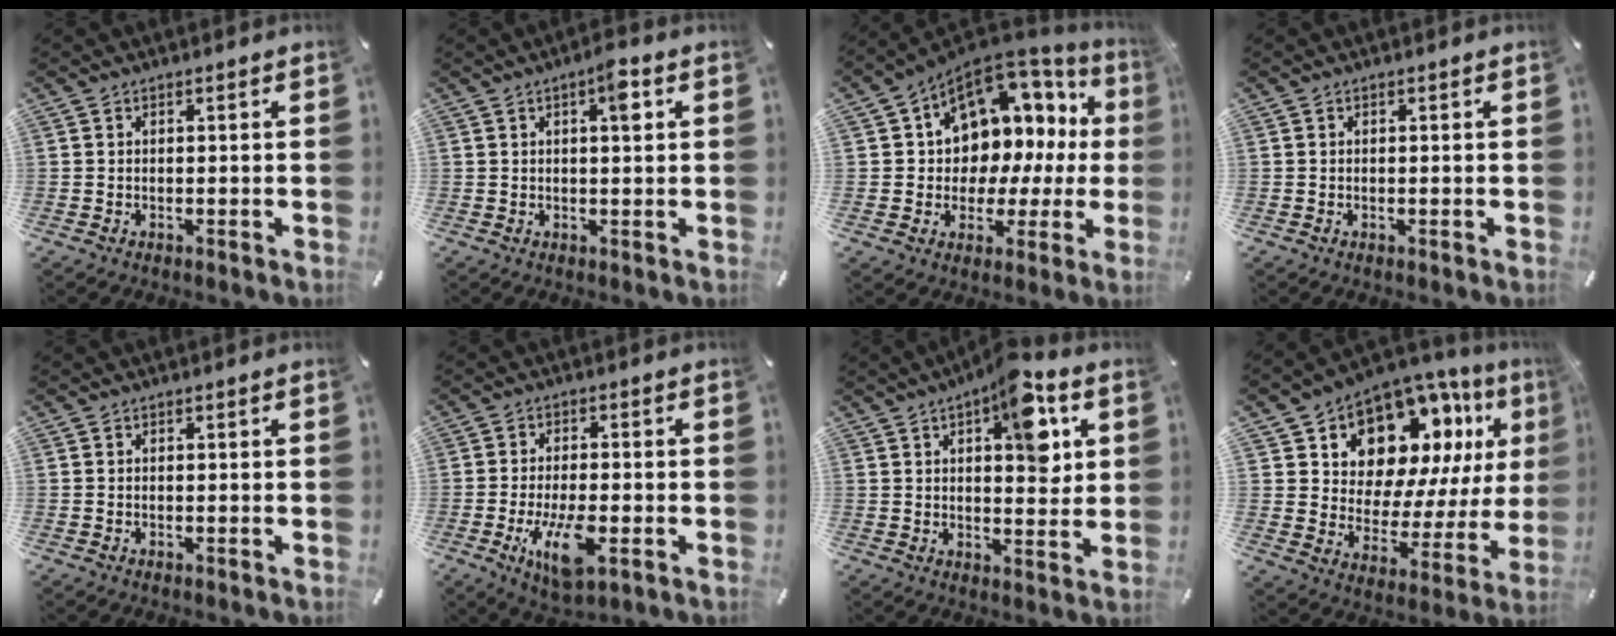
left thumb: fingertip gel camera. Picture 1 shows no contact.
{"total": 4.6, "force": [1.5, 1.3, 4.1], "torque": [-0.060, -0.002, 0.018]}
{"total": 11.7, "force": [5.4, 9.2, 4.8], "torque": [-0.076, -0.055, 0.100]}
{"total": 0.0}
{"total": 0.0}
{"total": 10.5, "force": [-3.4, 4.4, 8.9], "torque": [-0.166, -0.009, -0.059]}
{"total": 12.6, "force": [5.6, 5.7, 9.8], "torque": [-0.112, -0.030, 0.087]}
{"total": 14.7, "force": [9.6, 9.5, 5.8], "torque": [-0.095, -0.082, 0.171]}